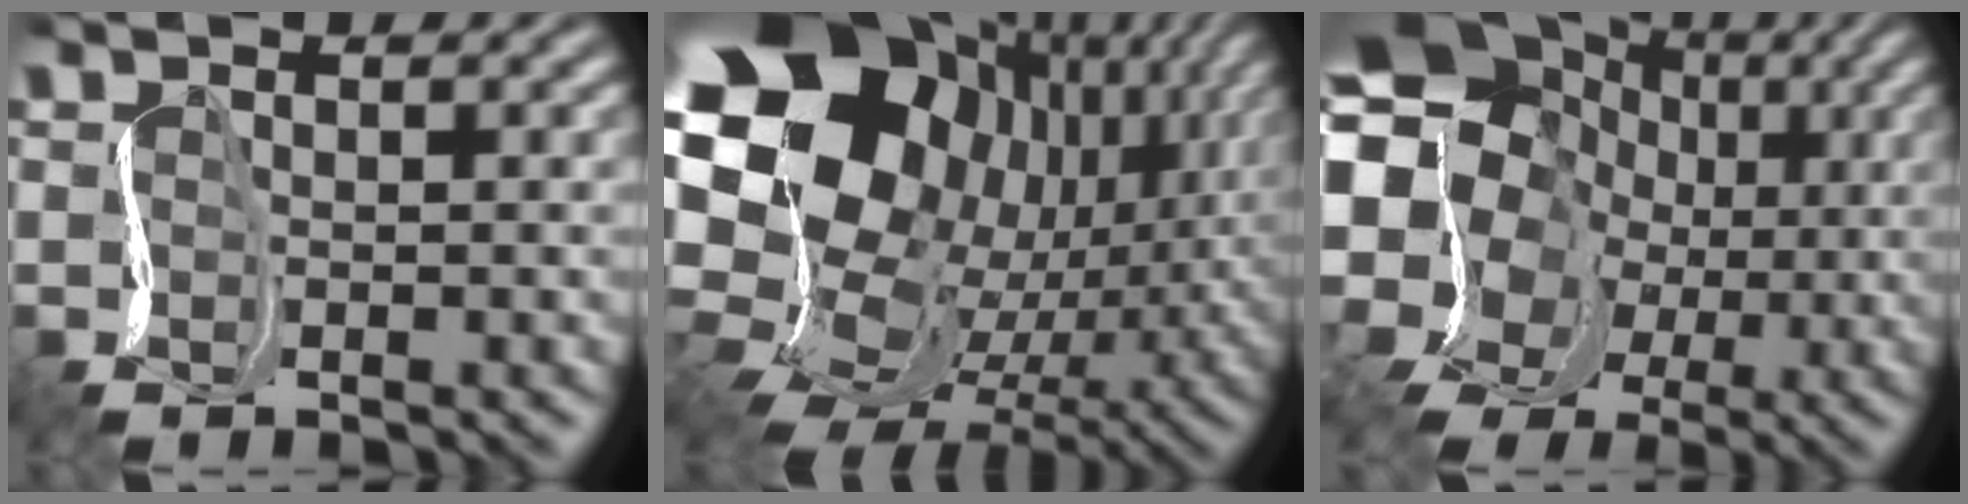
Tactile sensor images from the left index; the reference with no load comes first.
{"total": 20.3, "force": [4.4, 14.9, 13.0], "torque": [-0.266, -0.026, 0.104]}
{"total": 17.4, "force": [3.2, 15.4, 7.6], "torque": [-0.174, 0.029, 0.026]}